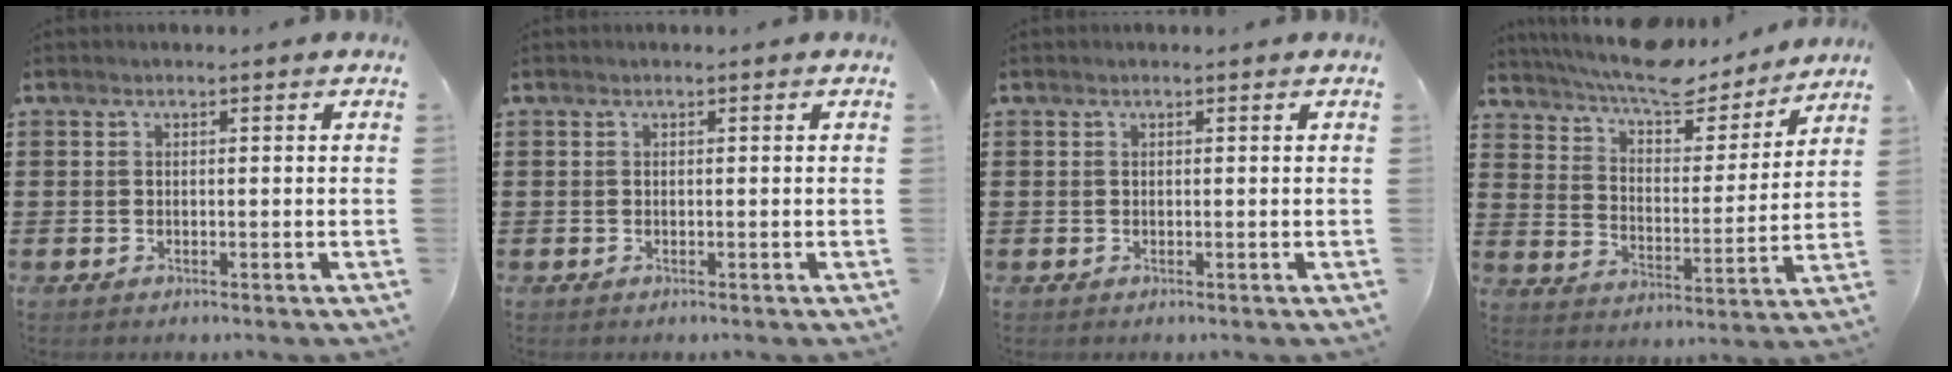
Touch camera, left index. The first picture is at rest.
{"total": 0.0}
{"total": 0.0}
{"total": 9.0, "force": [8.2, 1.8, 3.2], "torque": [-0.089, -0.049, 0.145]}